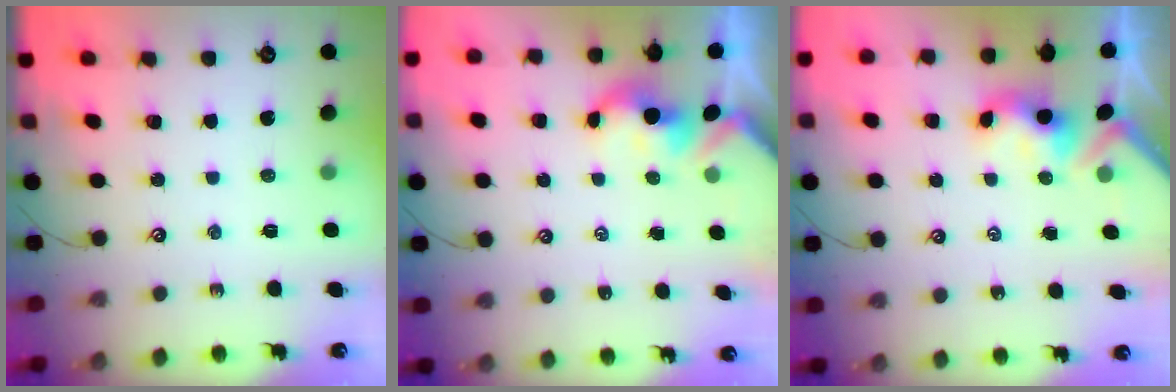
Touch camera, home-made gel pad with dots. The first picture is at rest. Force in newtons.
{"total": 1.5, "press": 1.5, "slide": 0.4}
{"total": 3.2, "press": 3.2, "slide": 0.3}